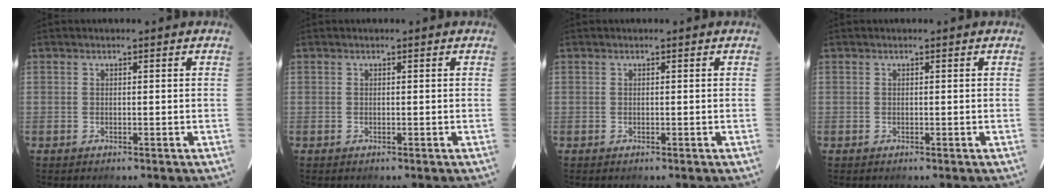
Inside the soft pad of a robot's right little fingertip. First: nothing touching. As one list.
[{"total": 0.0}, {"total": 0.0}, {"total": 0.0}]